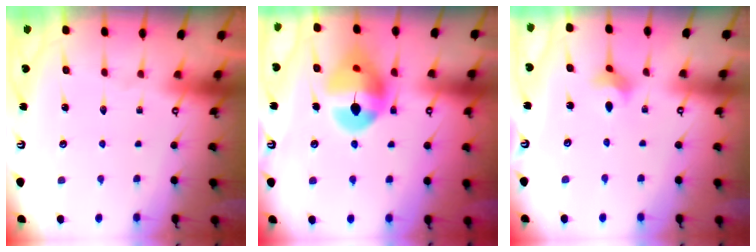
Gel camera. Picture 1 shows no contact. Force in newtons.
{"total": 14.5, "press": 14.4, "slide": 1.6}
{"total": 2.5, "press": 2.4, "slide": 0.5}